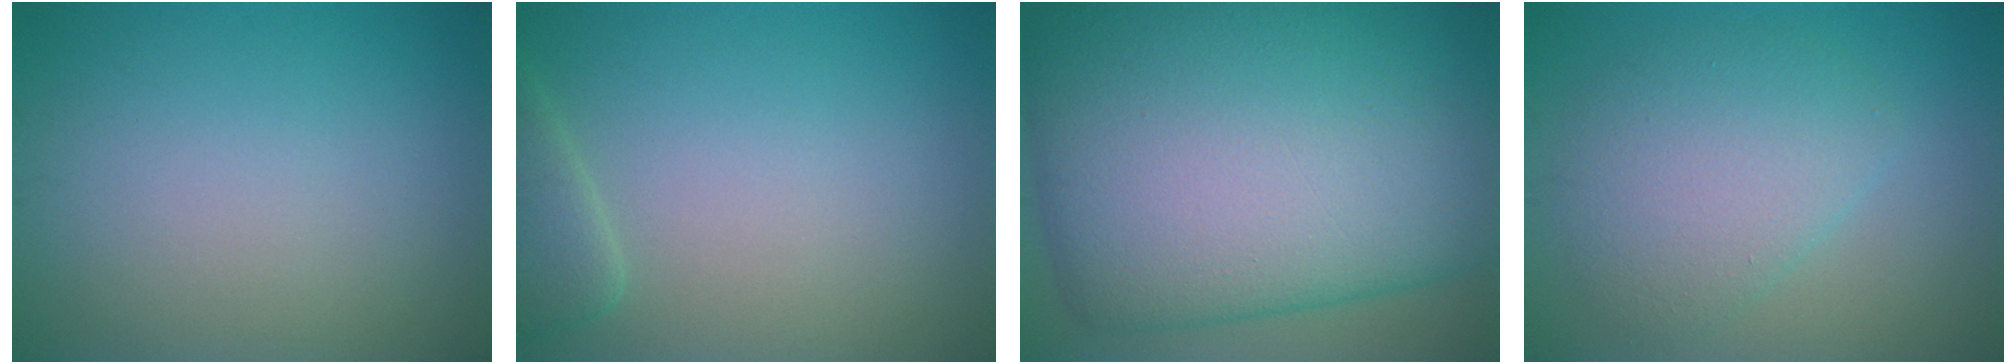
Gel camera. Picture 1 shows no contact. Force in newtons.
{"total": 2.2, "press": 2.2, "slide": 0.2}
{"total": 21.9, "press": 21.8, "slide": 0.9}
{"total": 4.6, "press": 4.6, "slide": 0.2}